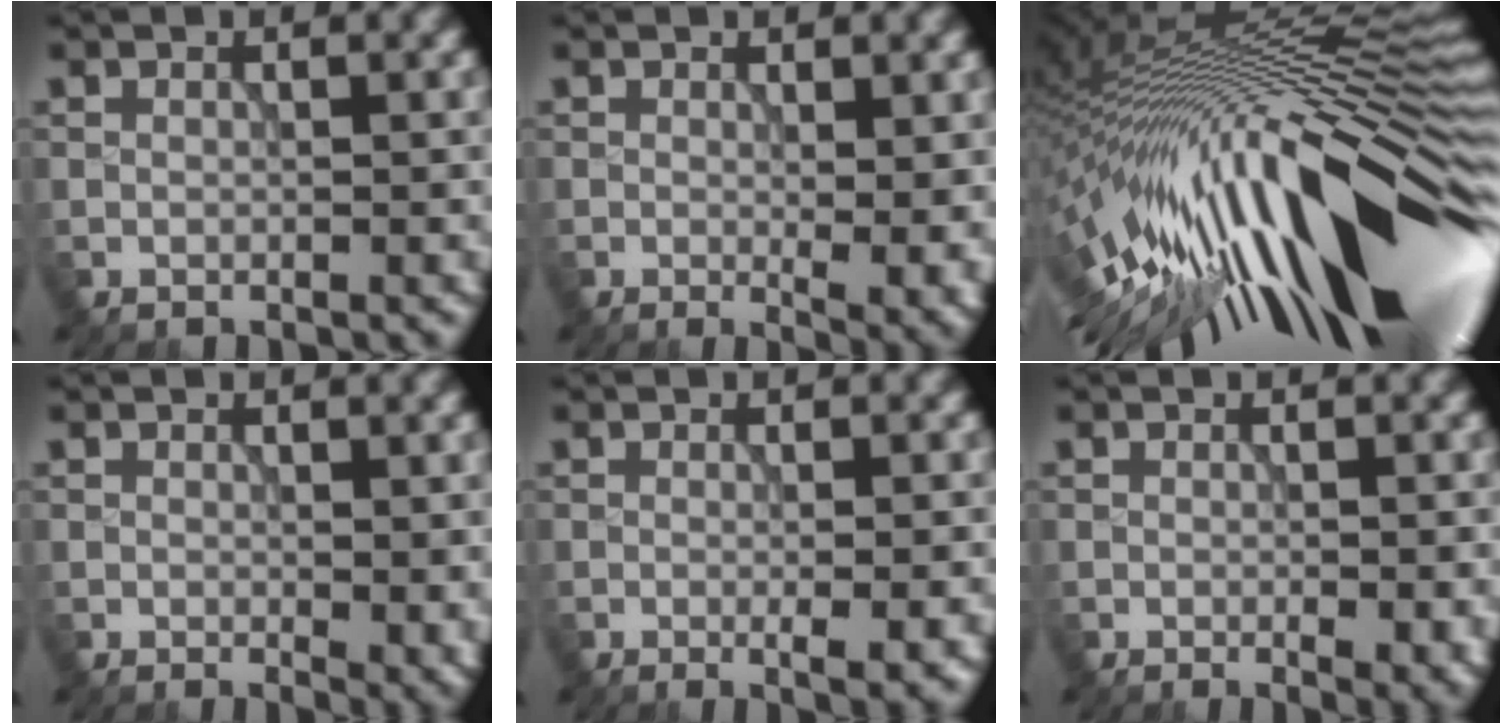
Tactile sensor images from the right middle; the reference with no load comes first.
{"total": 3.4, "force": [0.1, 1.2, 3.2], "torque": [-0.041, -0.011, 0.004]}
{"total": 17.7, "force": [-4.2, 5.9, 16.2], "torque": [-0.242, 0.008, -0.084]}
{"total": 2.0, "force": [0.1, 0.8, 1.9], "torque": [-0.019, -0.007, 0.005]}
{"total": 2.3, "force": [-0.5, 0.4, 2.2], "torque": [-0.031, -0.004, -0.006]}
{"total": 2.3, "force": [-0.6, 0.6, 2.2], "torque": [-0.031, -0.007, -0.004]}